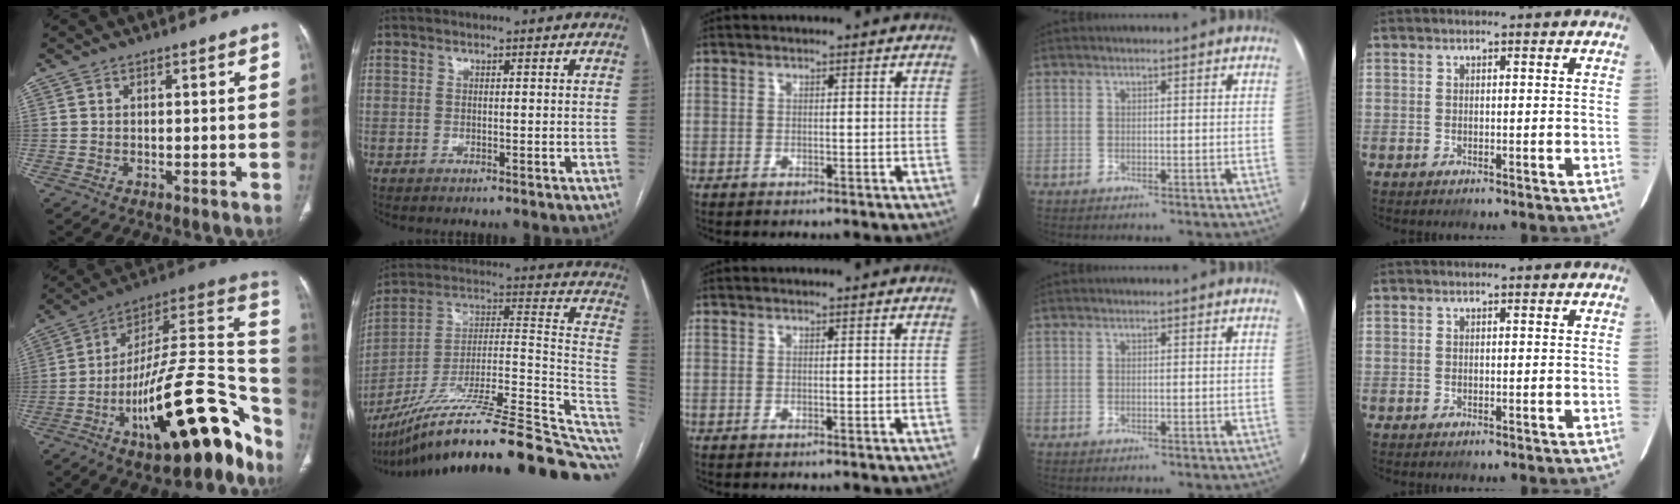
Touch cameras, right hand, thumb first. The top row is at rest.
{"thumb": {"total": 29.5, "force": [-14.5, 9.9, 23.7], "torque": [-0.272, 0.097, -0.226]}, "index": {"total": 29.4, "force": [-23.0, 3.4, 18.1], "torque": [-0.194, 0.029, -0.356]}}